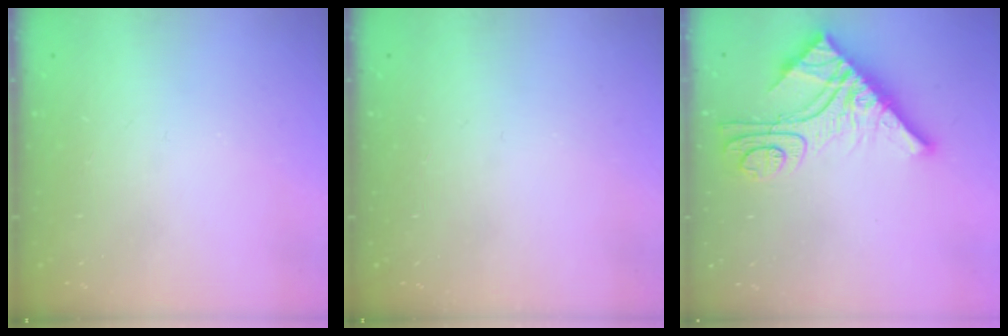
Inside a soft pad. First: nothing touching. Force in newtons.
{"total": 0.0}
{"total": 15.3, "press": 15.3, "slide": 1.4}